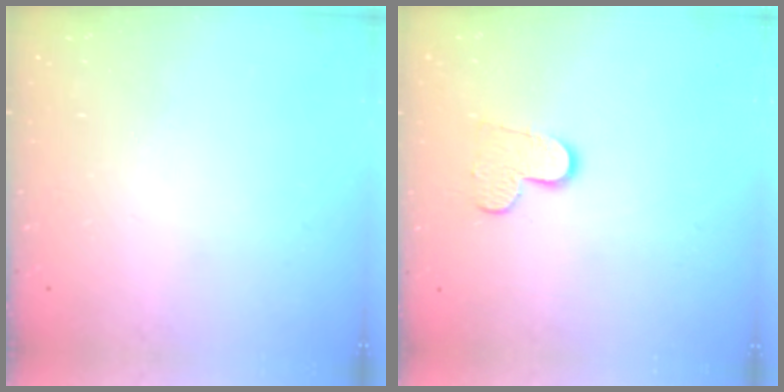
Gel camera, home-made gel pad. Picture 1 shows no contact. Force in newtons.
{"total": 8.3, "press": 8.2, "slide": 0.5}